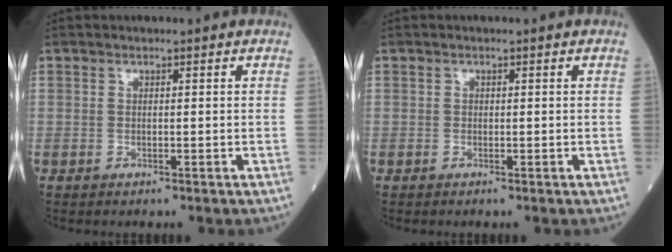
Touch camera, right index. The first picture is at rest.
{"total": 0.0}